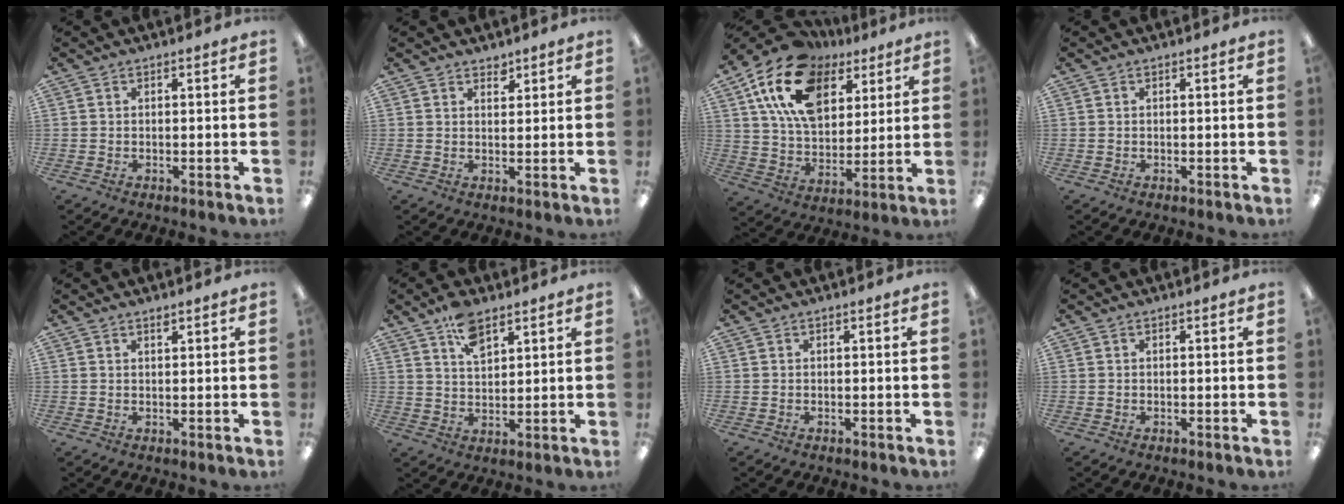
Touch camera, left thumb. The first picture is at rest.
{"total": 2.3, "force": [2.0, 1.0, 0.4], "torque": [0.008, -0.012, 0.035]}
{"total": 19.1, "force": [10.3, 12.1, 10.5], "torque": [-0.196, -0.031, 0.190]}
{"total": 0.0}
{"total": 1.0, "force": [1.0, 0.2, 0.4], "torque": [-0.009, 0.000, 0.018]}
{"total": 7.5, "force": [5.0, 3.7, 4.3], "torque": [-0.073, -0.017, 0.088]}
{"total": 0.0}
{"total": 0.0}